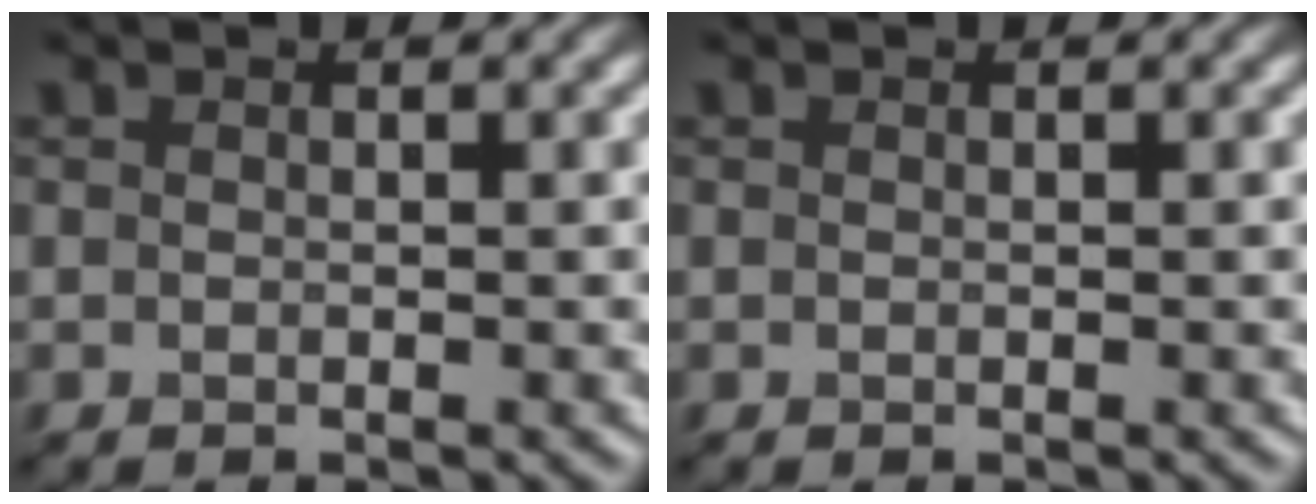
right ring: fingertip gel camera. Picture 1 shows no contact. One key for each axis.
{"total": 0.0}